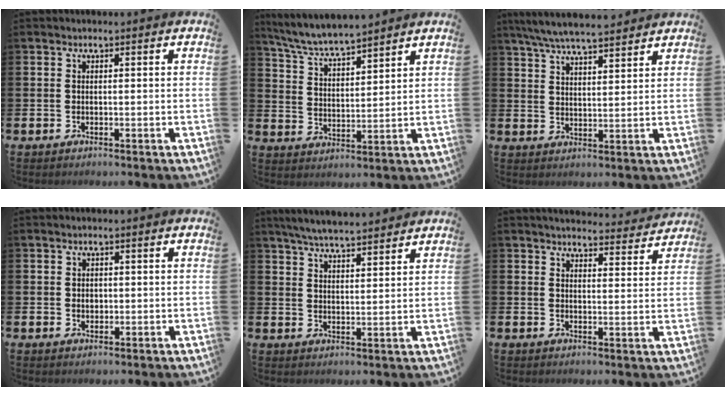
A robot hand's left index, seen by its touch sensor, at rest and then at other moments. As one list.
[{"total": 6.2, "force": [6.1, 0.2, 1.4], "torque": [-0.056, -0.035, 0.108]}, {"total": 6.5, "force": [6.2, 0.6, 1.9], "torque": [-0.063, -0.022, 0.113]}, {"total": 1.2, "force": [0.3, 1.0, 0.7], "torque": [-0.007, 0.005, 0.001]}, {"total": 5.7, "force": [5.5, 0.2, 1.2], "torque": [-0.035, -0.025, 0.099]}, {"total": 4.4, "force": [4.3, 0.5, 0.3], "torque": [-0.005, -0.032, 0.075]}]